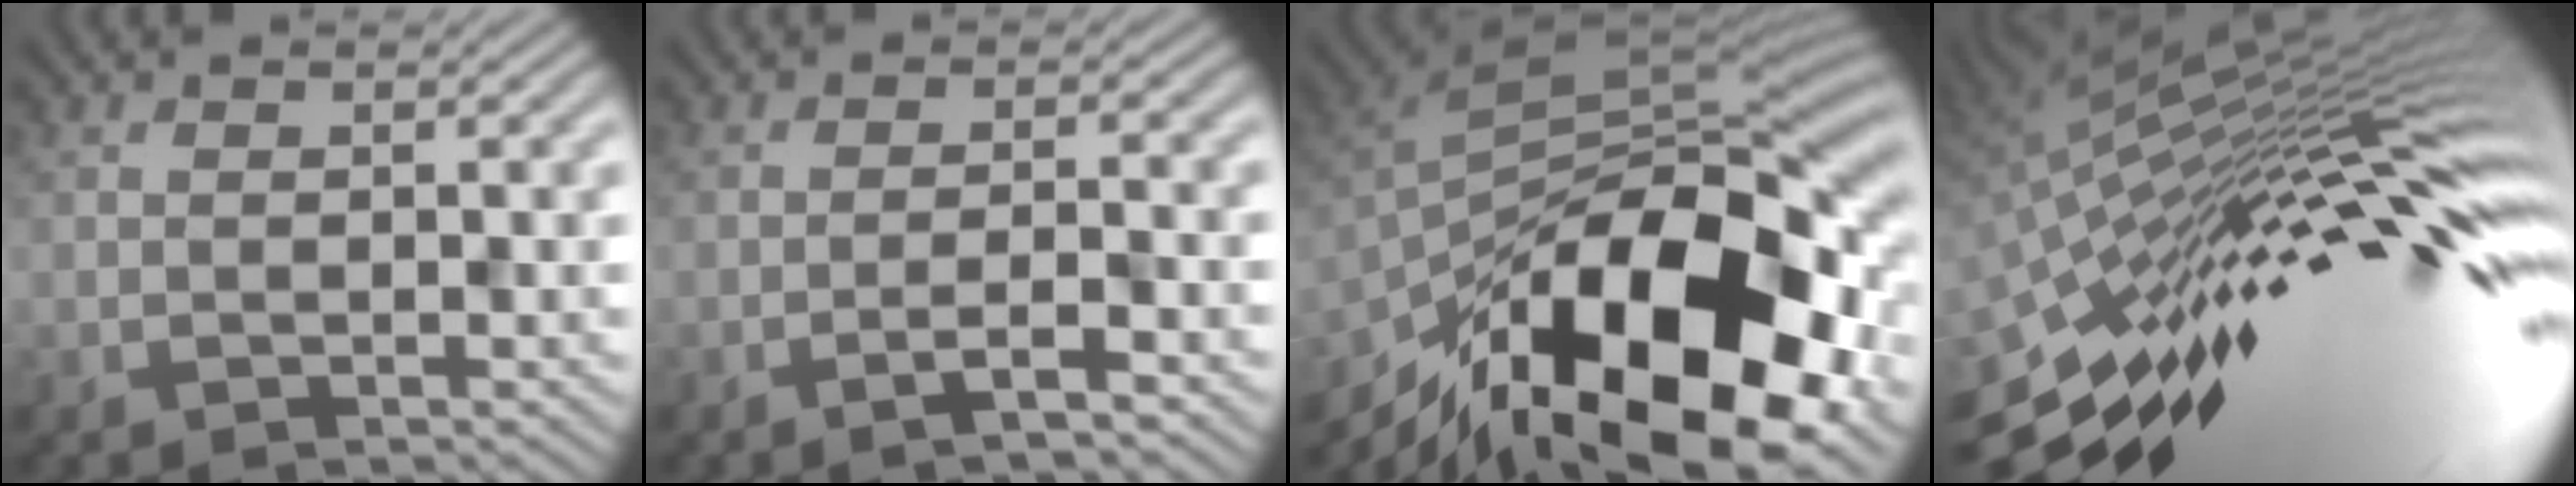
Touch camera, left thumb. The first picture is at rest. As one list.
[{"total": 2.8, "force": [-1.8, 0.1, 2.1], "torque": [-0.035, 0.011, -0.043]}, {"total": 19.9, "force": [-10.1, 9.0, 14.6], "torque": [-0.262, -0.009, -0.170]}, {"total": 18.3, "force": [-3.1, 3.6, 17.7], "torque": [-0.297, 0.018, -0.076]}]